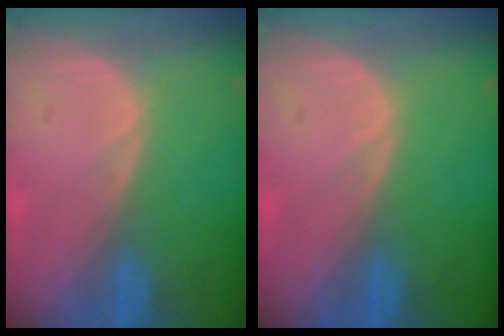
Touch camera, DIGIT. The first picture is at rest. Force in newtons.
{"total": 0.0}